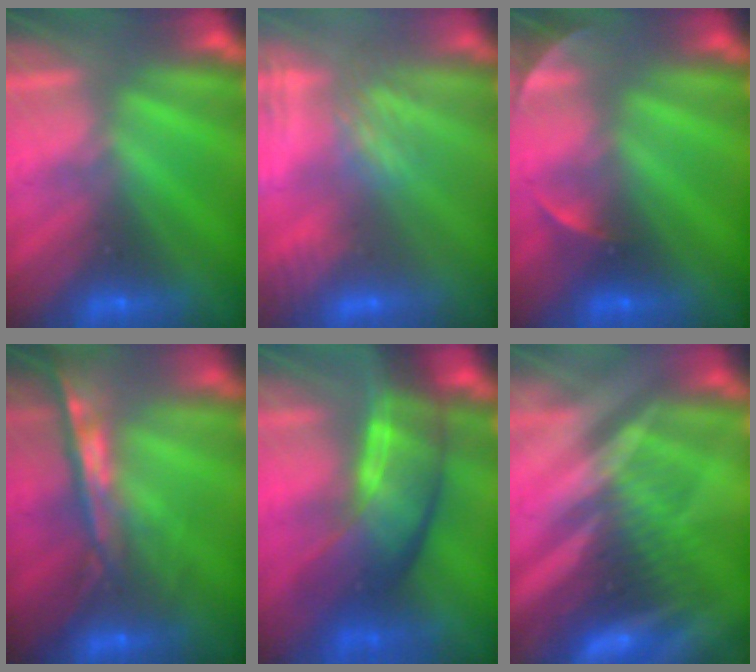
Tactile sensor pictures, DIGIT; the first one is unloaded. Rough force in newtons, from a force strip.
{"total": 4.5}
{"total": 2.2}
{"total": 7.2}
{"total": 9.9}
{"total": 3.2}